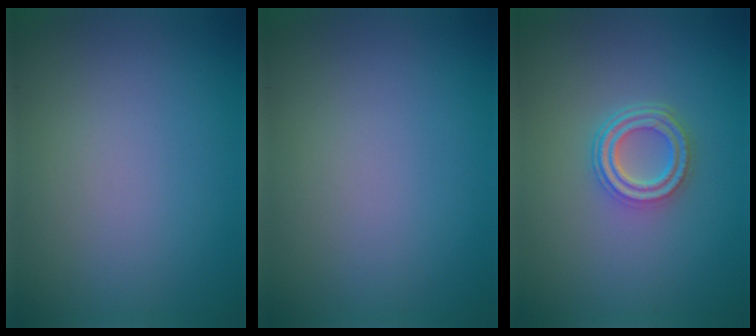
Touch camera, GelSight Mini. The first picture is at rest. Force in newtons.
{"total": 0.0}
{"total": 3.9, "press": 3.0, "slide": 2.5}